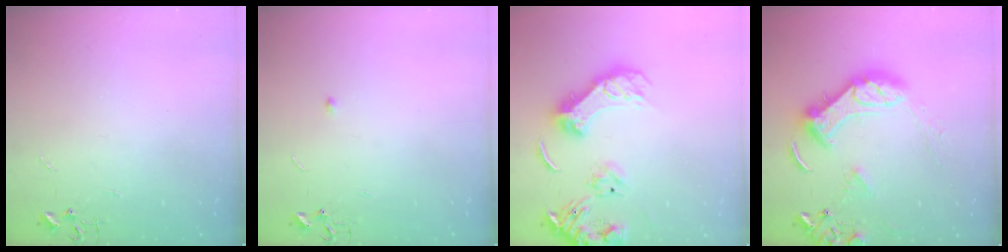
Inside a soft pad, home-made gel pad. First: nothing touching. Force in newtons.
{"total": 4.6, "press": 4.5, "slide": 0.7}
{"total": 16.0, "press": 15.9, "slide": 1.7}
{"total": 16.2, "press": 16.0, "slide": 2.3}